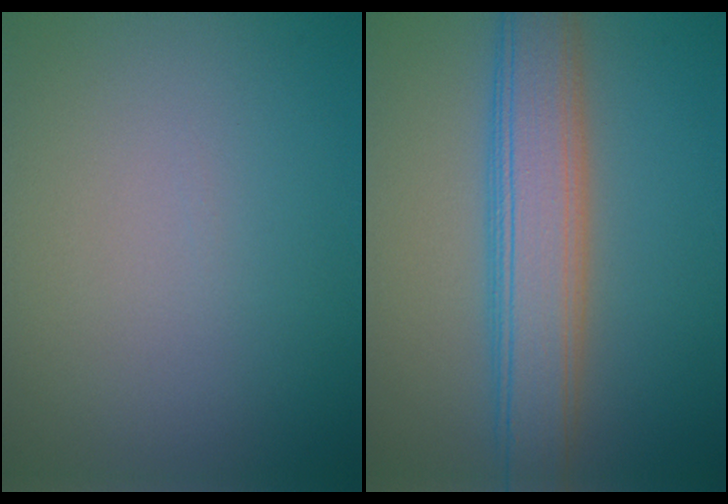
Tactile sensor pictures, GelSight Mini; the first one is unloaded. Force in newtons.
{"total": 7.0, "press": 7.0, "slide": 0.1}